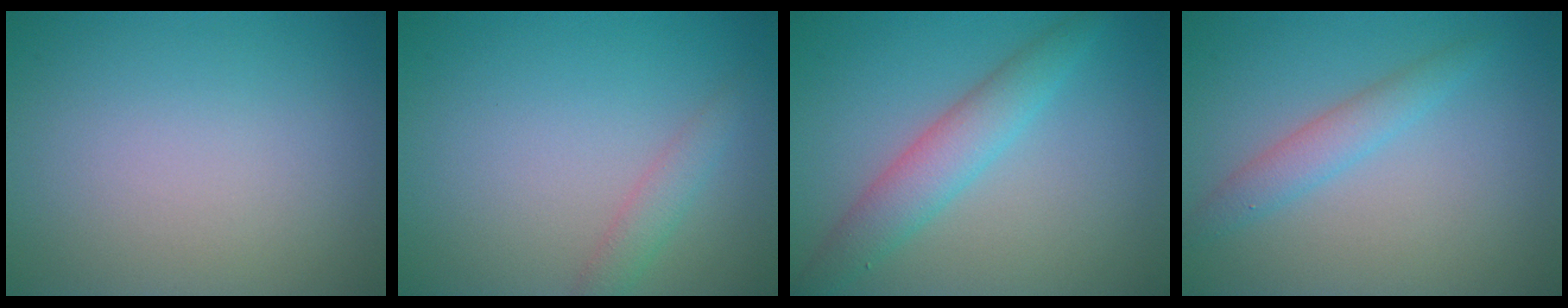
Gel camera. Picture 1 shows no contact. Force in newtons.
{"total": 1.7, "press": 1.7, "slide": 0.0}
{"total": 3.8, "press": 3.8, "slide": 0.1}
{"total": 2.3, "press": 2.3, "slide": 0.1}